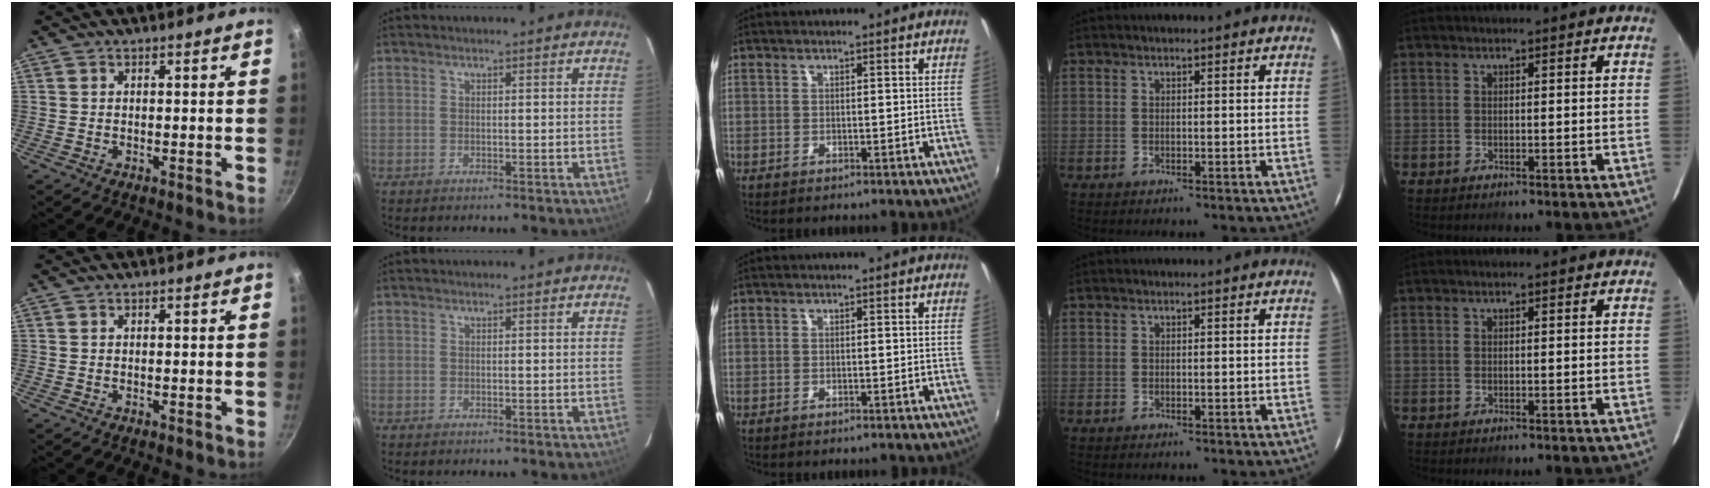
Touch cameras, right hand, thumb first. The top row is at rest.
{}